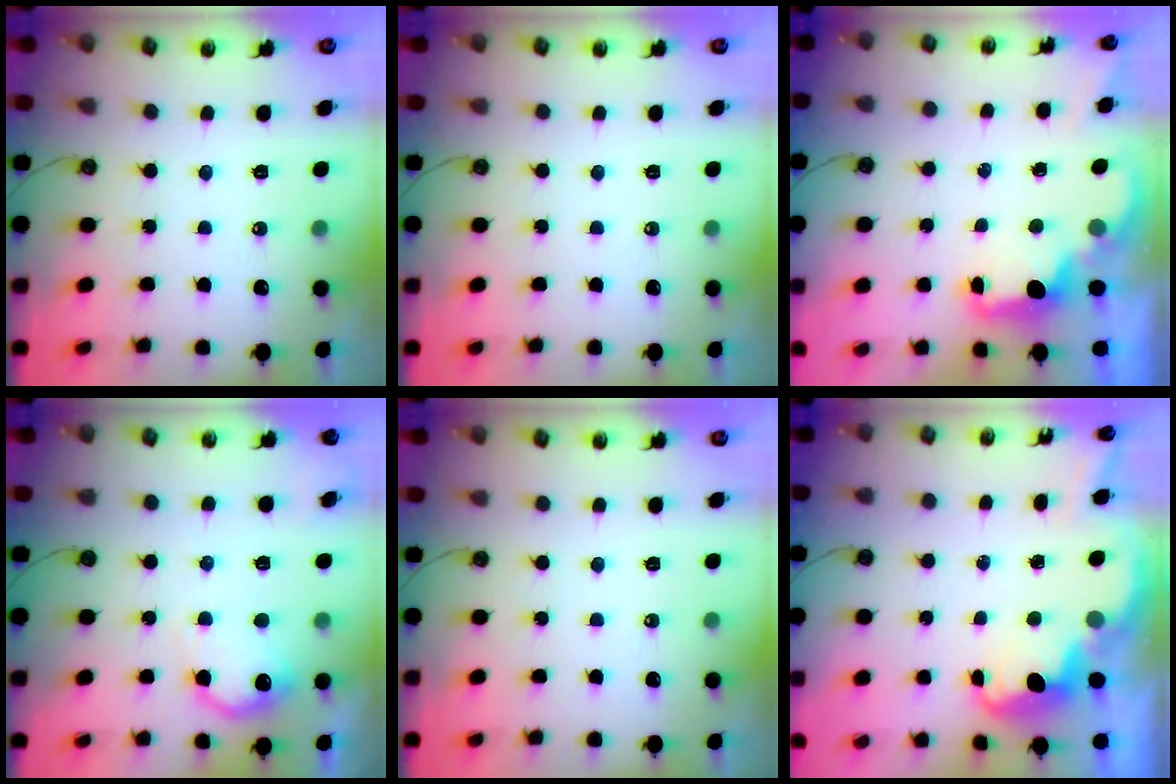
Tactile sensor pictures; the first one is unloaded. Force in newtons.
{"total": 0.0}
{"total": 2.2, "press": 2.0, "slide": 0.8}
{"total": 11.1, "press": 11.1, "slide": 0.8}
{"total": 0.0}
{"total": 3.7, "press": 3.6, "slide": 0.5}